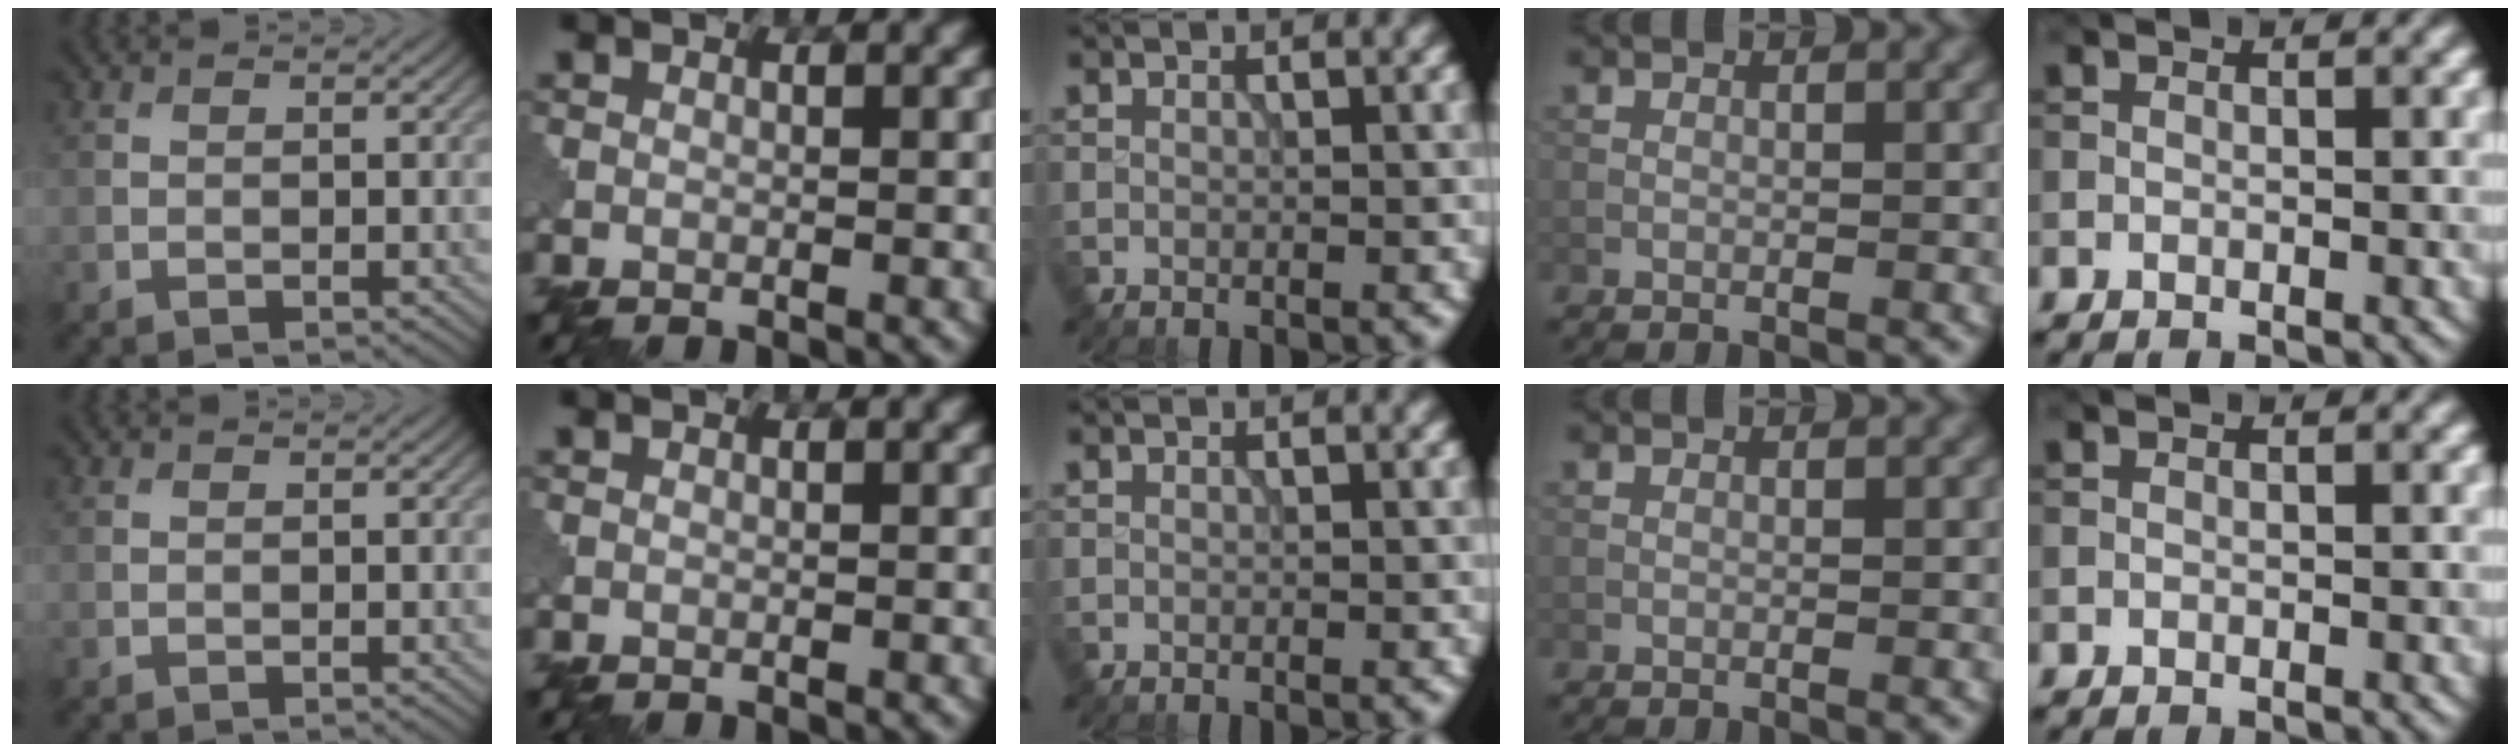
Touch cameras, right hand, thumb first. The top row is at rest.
{}